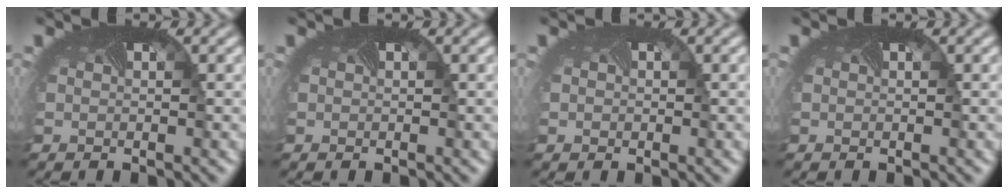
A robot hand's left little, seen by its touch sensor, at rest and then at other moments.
{"total": 0.0}
{"total": 0.5, "force": [0.0, 0.5, -0.3], "torque": [0.003, -0.005, 0.001]}
{"total": 0.0}